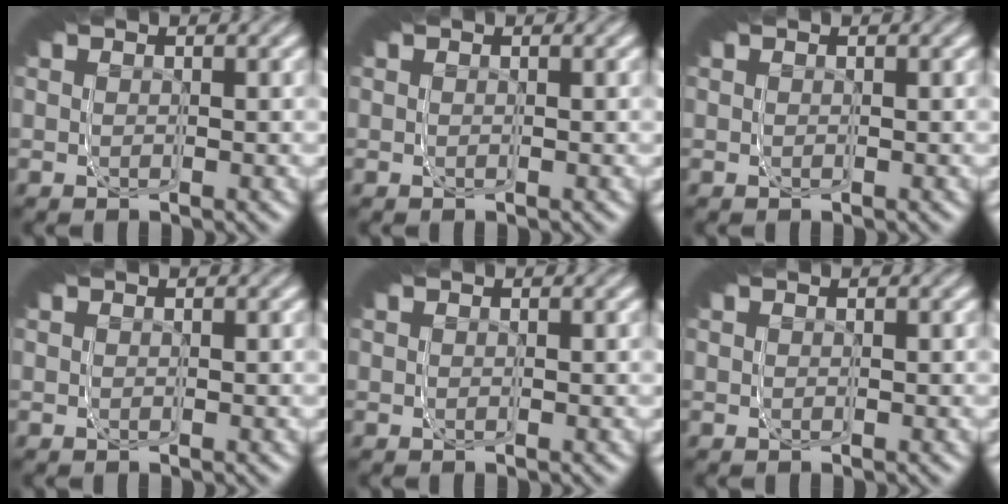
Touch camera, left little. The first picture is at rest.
{"total": 0.0}
{"total": 0.0}
{"total": 0.0}
{"total": 0.0}
{"total": 0.0}